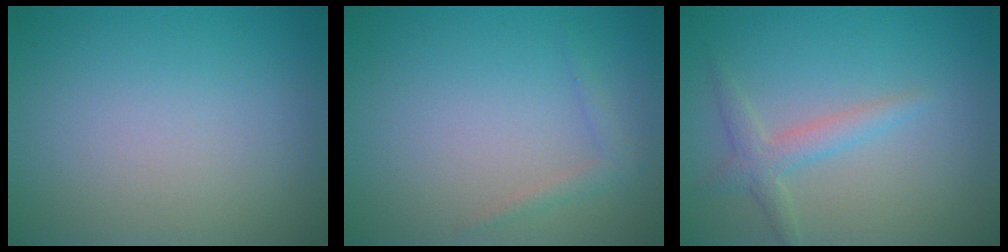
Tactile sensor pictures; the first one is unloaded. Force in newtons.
{"total": 1.1, "press": 1.1, "slide": 0.1}
{"total": 2.2, "press": 2.2, "slide": 0.1}